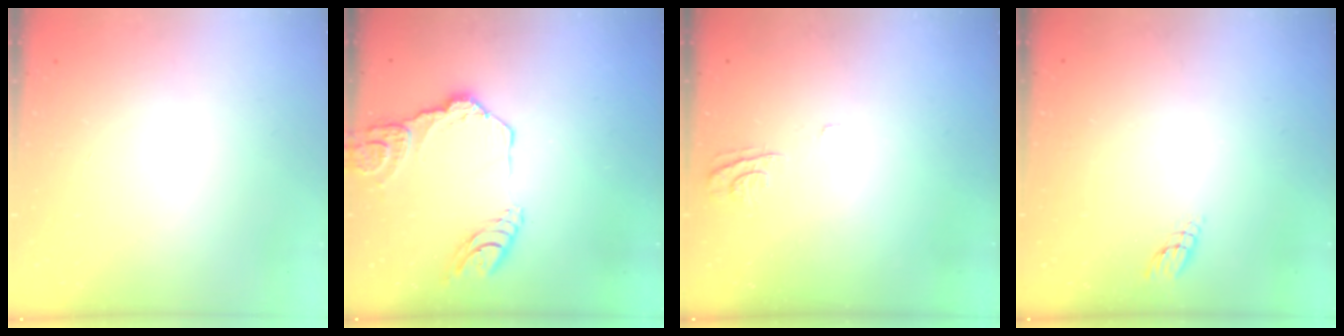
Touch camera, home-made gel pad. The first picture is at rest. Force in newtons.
{"total": 15.8, "press": 15.7, "slide": 1.8}
{"total": 6.0, "press": 6.0, "slide": 0.7}
{"total": 3.0, "press": 3.0, "slide": 0.3}